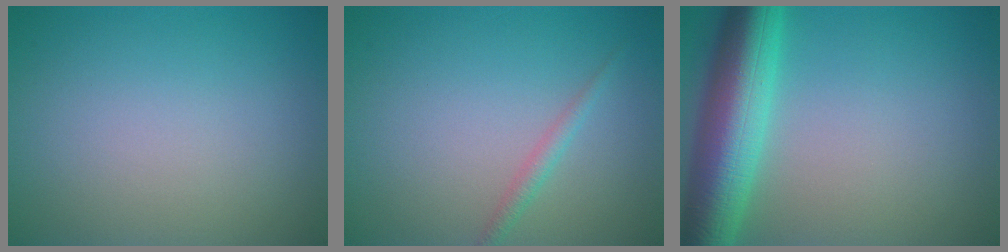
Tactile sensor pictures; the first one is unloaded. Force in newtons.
{"total": 1.2, "press": 1.2, "slide": 0.0}
{"total": 8.7, "press": 8.7, "slide": 0.3}